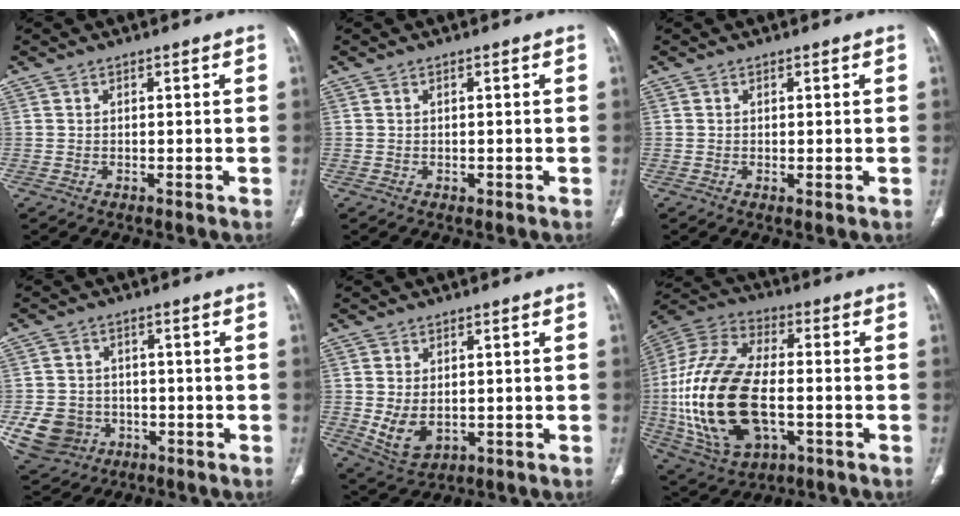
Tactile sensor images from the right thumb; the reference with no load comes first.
{"total": 0.6, "force": [-0.1, 0.4, 0.4], "torque": [-0.005, 0.000, 0.000]}
{"total": 0.8, "force": [0.0, 0.2, 0.8], "torque": [-0.016, -0.005, 0.001]}
{"total": 10.0, "force": [-3.0, 8.8, 3.8], "torque": [-0.070, 0.018, -0.037]}
{"total": 6.5, "force": [-0.5, 4.4, 4.8], "torque": [-0.083, -0.011, 0.010]}
{"total": 26.1, "force": [-3.7, 14.1, 21.7], "torque": [-0.463, 0.007, -0.053]}